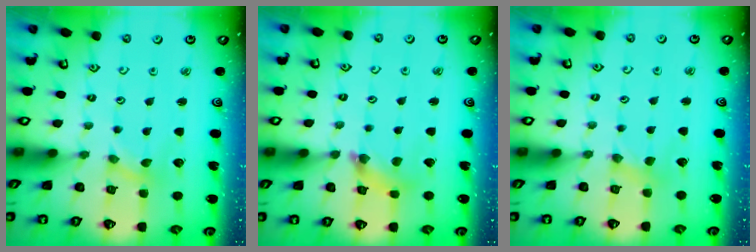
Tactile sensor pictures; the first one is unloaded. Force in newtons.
{"total": 3.2, "press": 3.2, "slide": 0.4}
{"total": 1.9, "press": 1.8, "slide": 0.4}